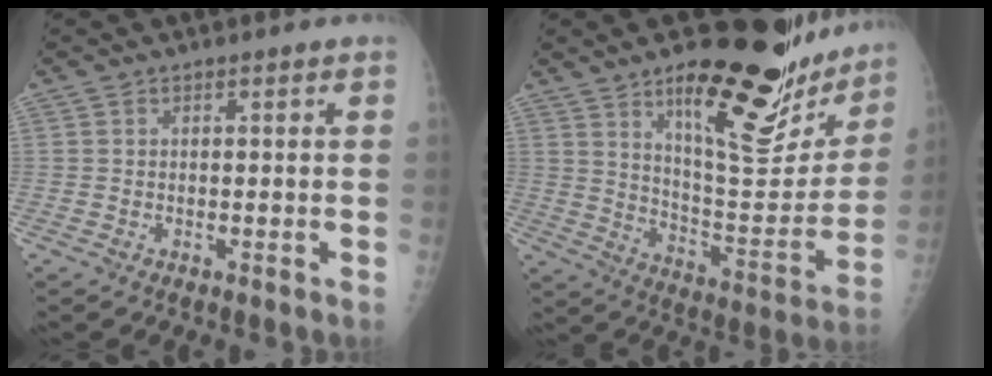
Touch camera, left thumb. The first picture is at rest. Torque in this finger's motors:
{"motor_torque": [1.62, -0.55, 1.44, -1.29, 0.32]}